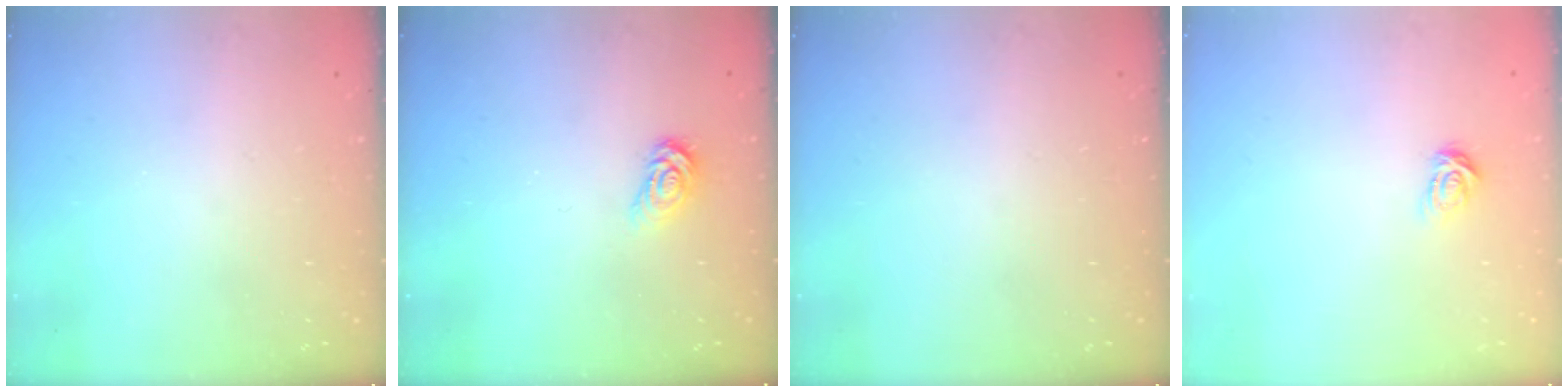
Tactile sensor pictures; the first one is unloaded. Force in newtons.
{"total": 3.4, "press": 3.4, "slide": 0.3}
{"total": 0.0}
{"total": 3.8, "press": 3.8, "slide": 0.4}